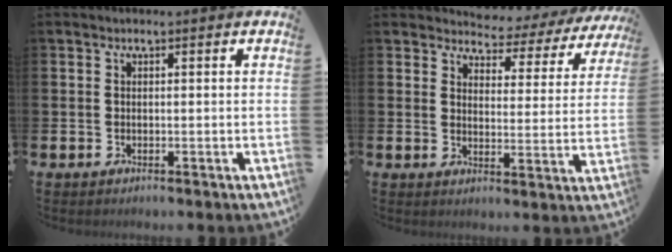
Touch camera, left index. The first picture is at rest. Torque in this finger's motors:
{"motor_torque": [0.37, -0.58, 0.49, 0.01]}